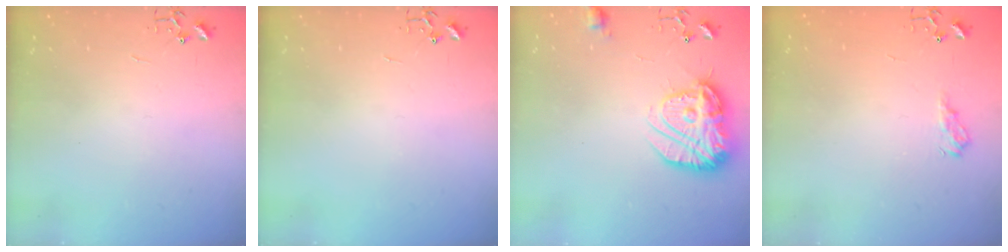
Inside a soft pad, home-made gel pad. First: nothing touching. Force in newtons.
{"total": 0.0}
{"total": 17.4, "press": 17.4, "slide": 1.3}
{"total": 8.2, "press": 8.2, "slide": 0.9}